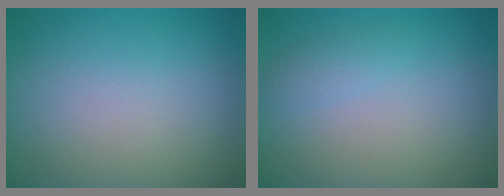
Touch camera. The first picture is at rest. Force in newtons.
{"total": 1.1, "press": 1.1, "slide": 0.0}